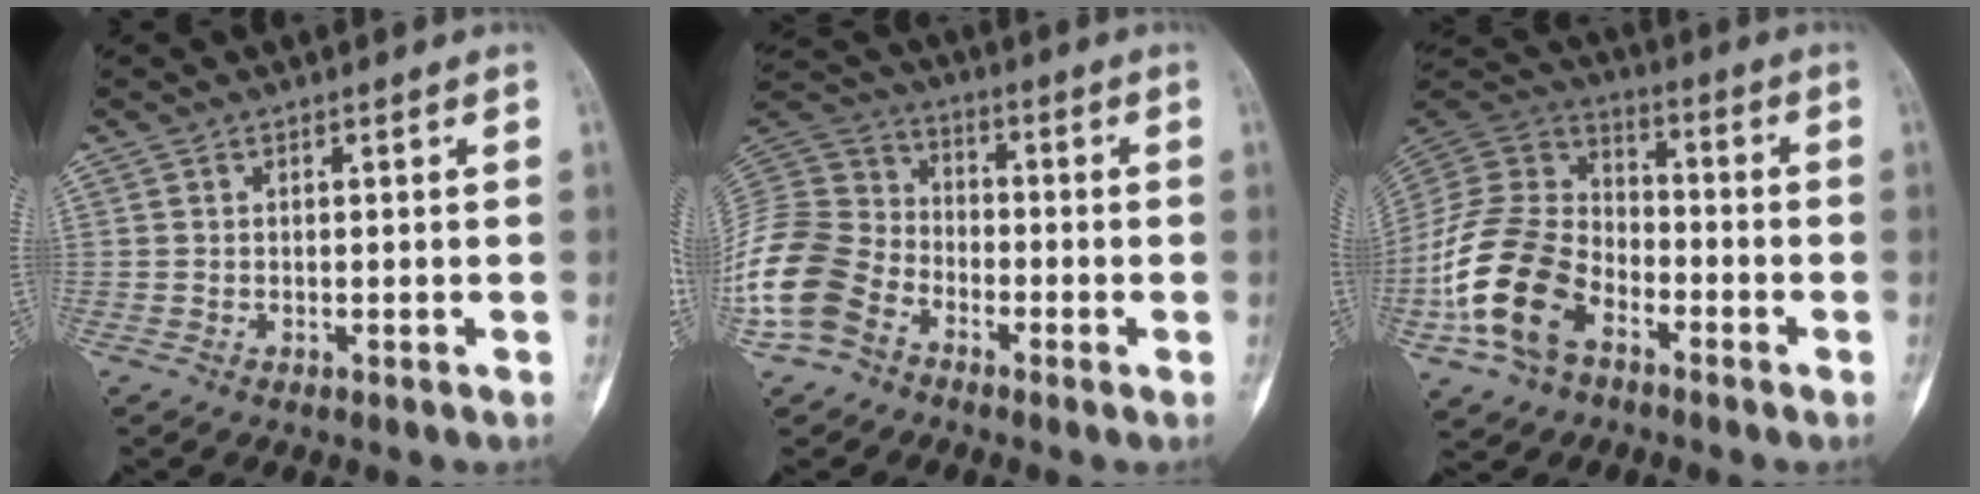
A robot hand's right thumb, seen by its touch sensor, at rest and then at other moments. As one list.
[{"total": 16.5, "force": [-7.8, 12.4, 7.6], "torque": [-0.165, 0.054, -0.158]}, {"total": 18.5, "force": [-7.8, 12.3, 11.4], "torque": [-0.217, 0.053, -0.155]}]